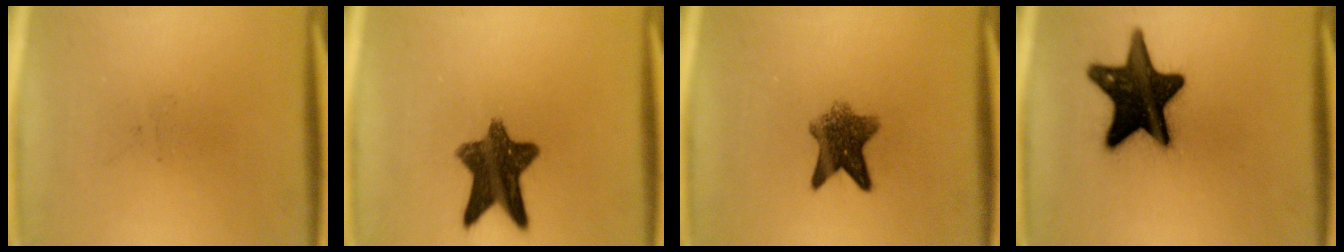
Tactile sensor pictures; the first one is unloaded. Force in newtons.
{"total": 11.0}
{"total": 7.0}
{"total": 17.7}